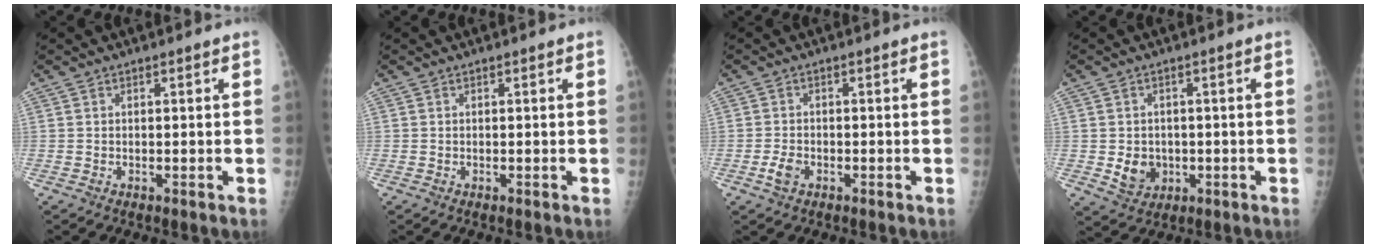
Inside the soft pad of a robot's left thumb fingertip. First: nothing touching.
{"total": 0.0}
{"total": 2.7, "force": [-1.2, 1.7, 1.7], "torque": [-0.036, 0.004, -0.023]}
{"total": 5.2, "force": [-0.8, 4.4, 2.6], "torque": [-0.022, 0.002, -0.002]}